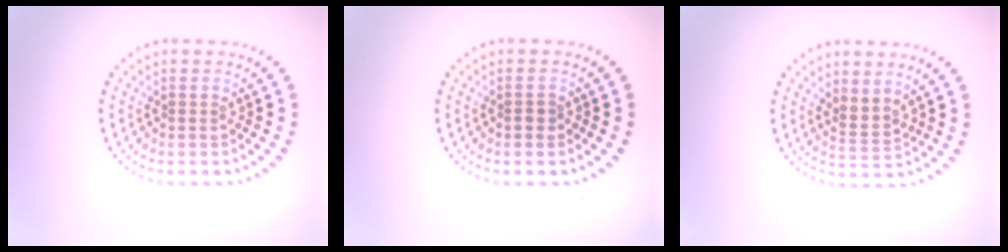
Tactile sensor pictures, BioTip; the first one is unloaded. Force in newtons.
{"total": 0.9, "press": 0.8, "slide": 0.3}
{"total": 2.0, "press": 1.4, "slide": 1.5}